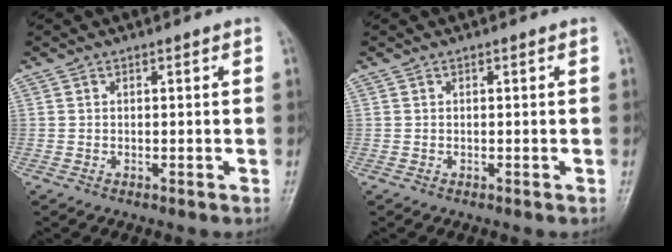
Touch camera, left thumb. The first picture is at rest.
{"total": 0.0}